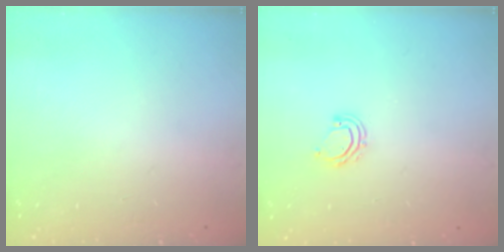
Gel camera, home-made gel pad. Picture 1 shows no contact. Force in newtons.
{"total": 4.5, "press": 4.4, "slide": 0.4}